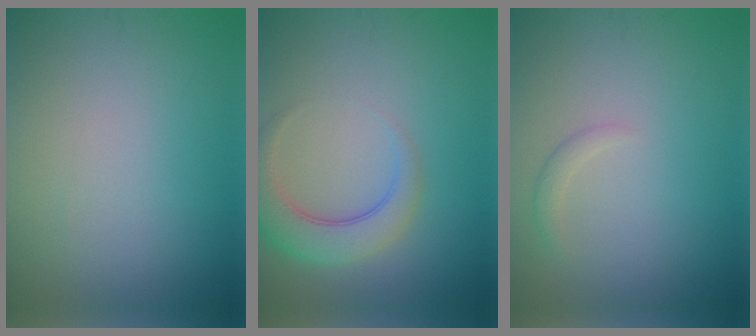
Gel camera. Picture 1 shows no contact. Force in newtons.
{"total": 4.4, "press": 4.4, "slide": 0.4}
{"total": 1.0, "press": 1.0, "slide": 0.1}